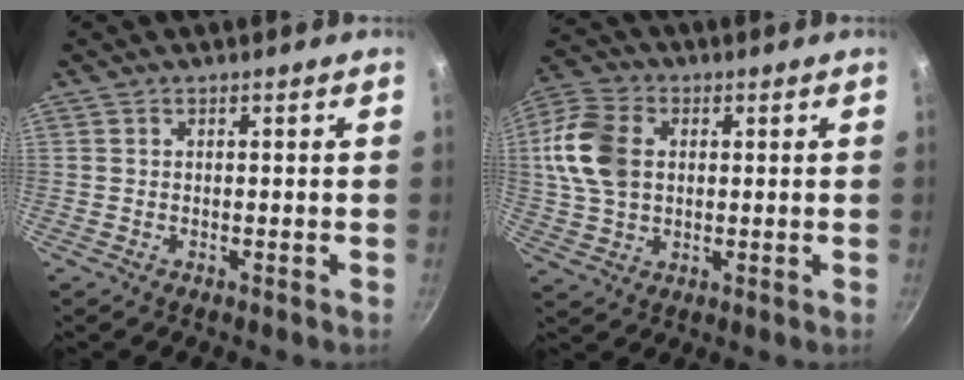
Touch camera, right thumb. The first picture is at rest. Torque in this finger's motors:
{"motor_torque": [0.30, 0.32, 0.15, -0.07, 0.14]}